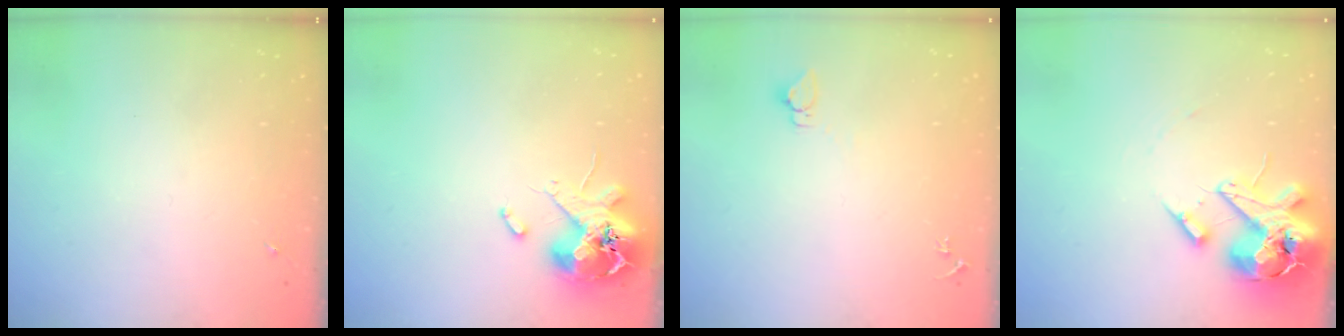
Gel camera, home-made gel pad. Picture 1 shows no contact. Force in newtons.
{"total": 13.9, "press": 13.8, "slide": 2.0}
{"total": 2.8, "press": 2.8, "slide": 0.2}
{"total": 16.2, "press": 16.0, "slide": 2.7}